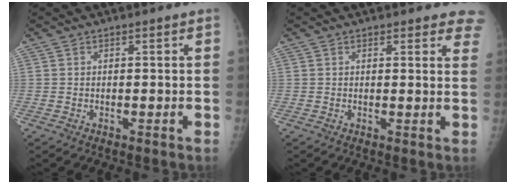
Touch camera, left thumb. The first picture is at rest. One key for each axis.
{"total": 6.0, "fx": 5.2, "fy": 2.1, "fz": 2.2, "tx": 0.015, "ty": -0.018, "tz": 0.039}